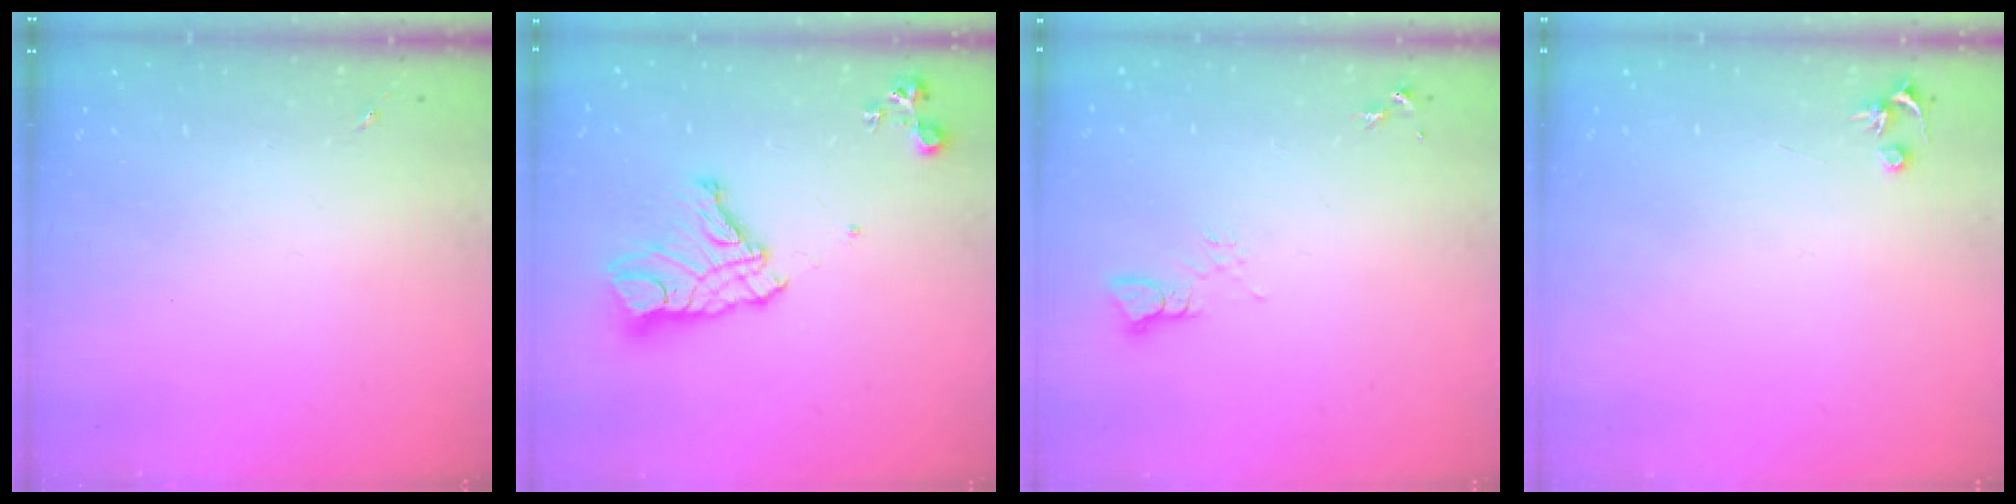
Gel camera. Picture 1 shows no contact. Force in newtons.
{"total": 14.4, "press": 14.3, "slide": 1.3}
{"total": 4.0, "press": 3.9, "slide": 0.3}
{"total": 3.2, "press": 3.2, "slide": 0.3}